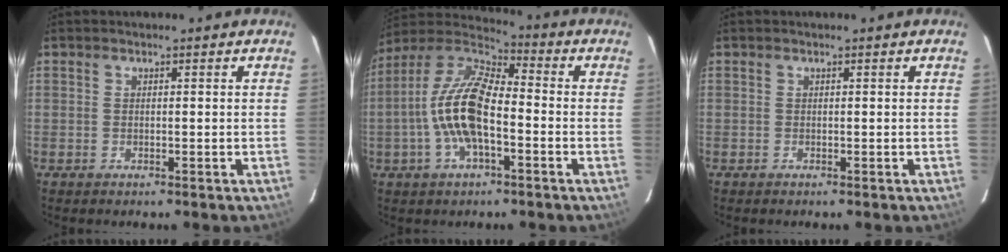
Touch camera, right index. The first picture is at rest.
{"total": 14.3, "force": [-3.3, 5.7, 12.7], "torque": [-0.255, 0.008, -0.068]}
{"total": 0.0}